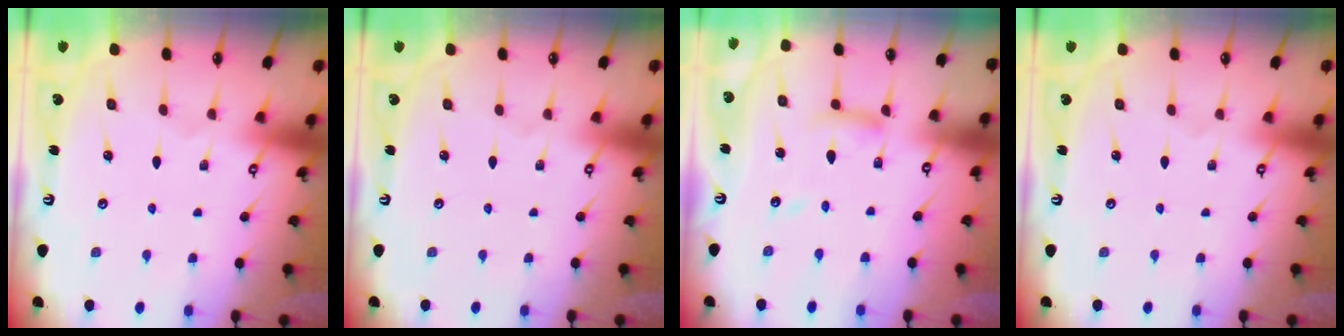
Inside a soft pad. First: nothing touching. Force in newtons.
{"total": 0.0}
{"total": 8.7, "press": 8.7, "slide": 0.8}
{"total": 0.0}